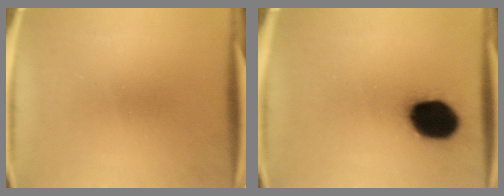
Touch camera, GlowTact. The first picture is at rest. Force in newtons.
{"total": 16.9}